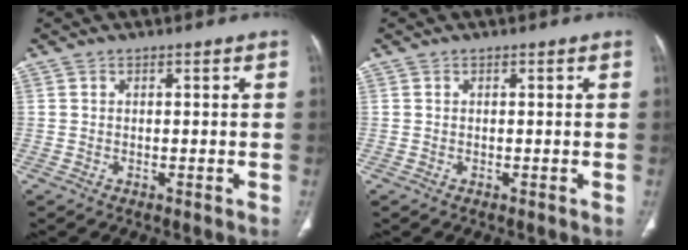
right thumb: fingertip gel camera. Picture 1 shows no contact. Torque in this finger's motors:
{"motor_torque": [-0.04, 0.04, 0.00, 0.00, 0.00]}